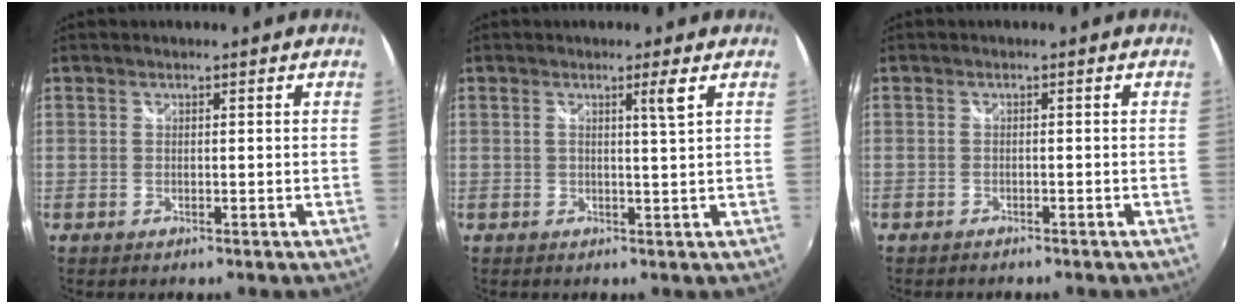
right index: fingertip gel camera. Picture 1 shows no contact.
{"total": 2.3, "force": [1.0, -0.9, 1.9], "torque": [-0.030, -0.009, 0.014]}
{"total": 1.5, "force": [-1.4, 0.5, 0.3], "torque": [-0.015, -0.003, -0.022]}